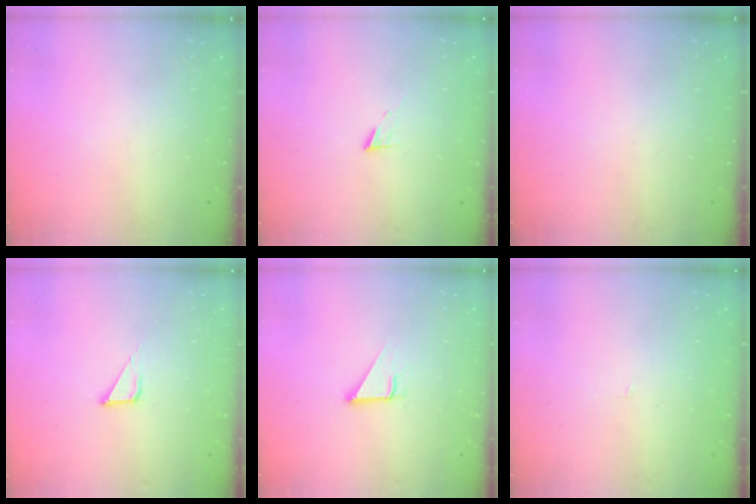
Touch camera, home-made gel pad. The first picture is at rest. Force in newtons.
{"total": 5.0, "press": 4.9, "slide": 0.5}
{"total": 0.0}
{"total": 3.3, "press": 3.3, "slide": 0.2}
{"total": 3.0, "press": 3.0, "slide": 0.1}
{"total": 2.0, "press": 2.0, "slide": 0.1}